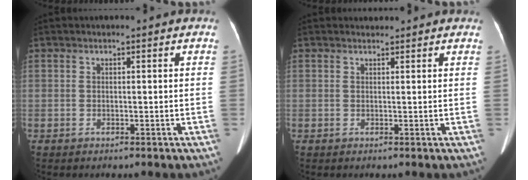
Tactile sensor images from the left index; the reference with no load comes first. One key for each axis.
{"total": 0.8, "fx": 0.8, "fy": 0.0, "fz": 0.2, "tx": -0.006, "ty": 0.010, "tz": 0.014}